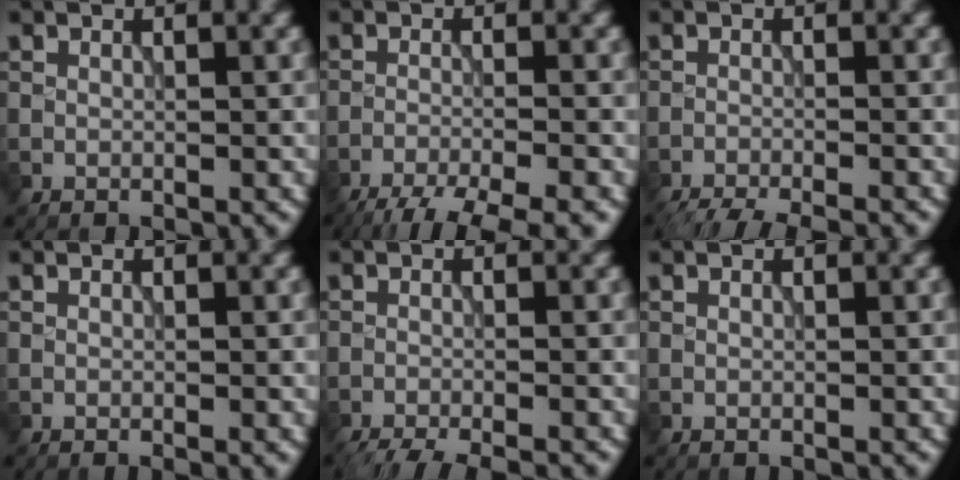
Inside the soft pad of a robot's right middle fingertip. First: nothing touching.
{"total": 7.8, "force": [-6.4, 1.4, 4.2], "torque": [-0.070, -0.023, -0.102]}
{"total": 7.5, "force": [-6.9, 1.5, 2.6], "torque": [-0.031, -0.017, -0.099]}
{"total": 0.7, "force": [-0.2, 0.2, 0.7], "torque": [-0.007, -0.005, -0.005]}
{"total": 6.2, "force": [-5.4, 1.2, 2.7], "torque": [-0.038, -0.026, -0.082]}
{"total": 0.0}